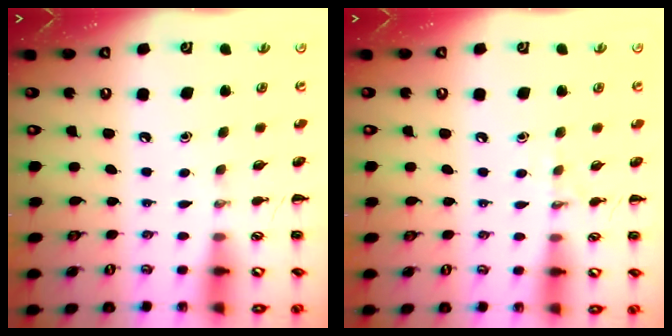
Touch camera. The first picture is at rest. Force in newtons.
{"total": 5.0, "press": 4.9, "slide": 1.2}